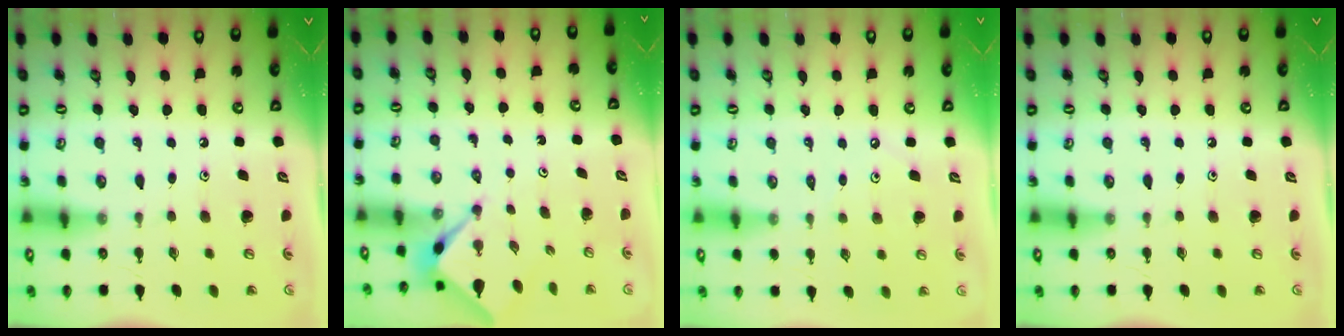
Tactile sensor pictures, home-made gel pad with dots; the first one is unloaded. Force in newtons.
{"total": 2.6, "press": 2.6, "slide": 0.2}
{"total": 1.9, "press": 1.9, "slide": 0.4}
{"total": 0.0}